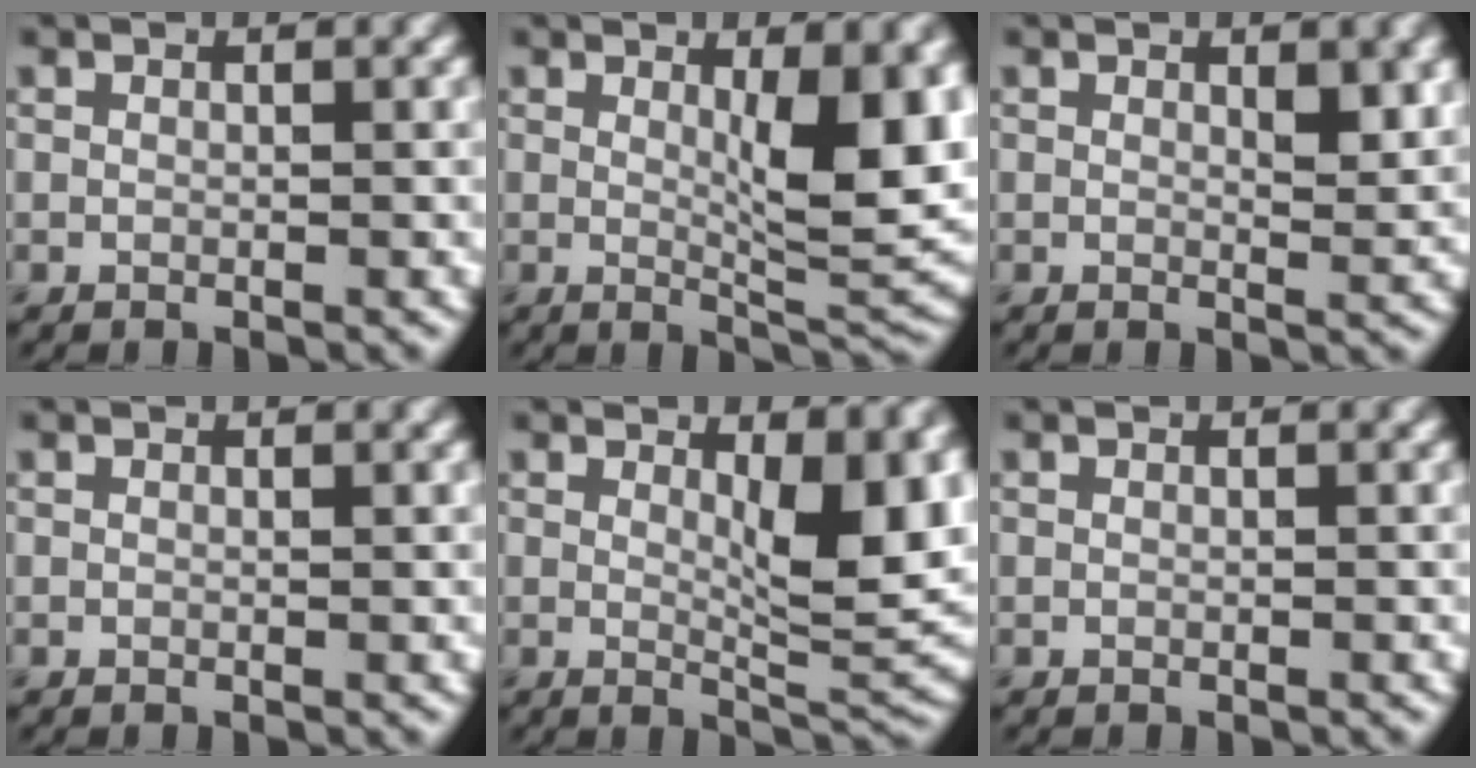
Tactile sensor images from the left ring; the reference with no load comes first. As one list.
[{"total": 7.7, "force": [1.3, 2.0, 7.3], "torque": [-0.101, -0.013, 0.029]}, {"total": 2.1, "force": [0.8, 0.7, 1.8], "torque": [-0.021, -0.006, 0.015]}, {"total": 0.0}, {"total": 6.9, "force": [1.6, 2.2, 6.3], "torque": [-0.085, -0.012, 0.032]}, {"total": 0.0}]